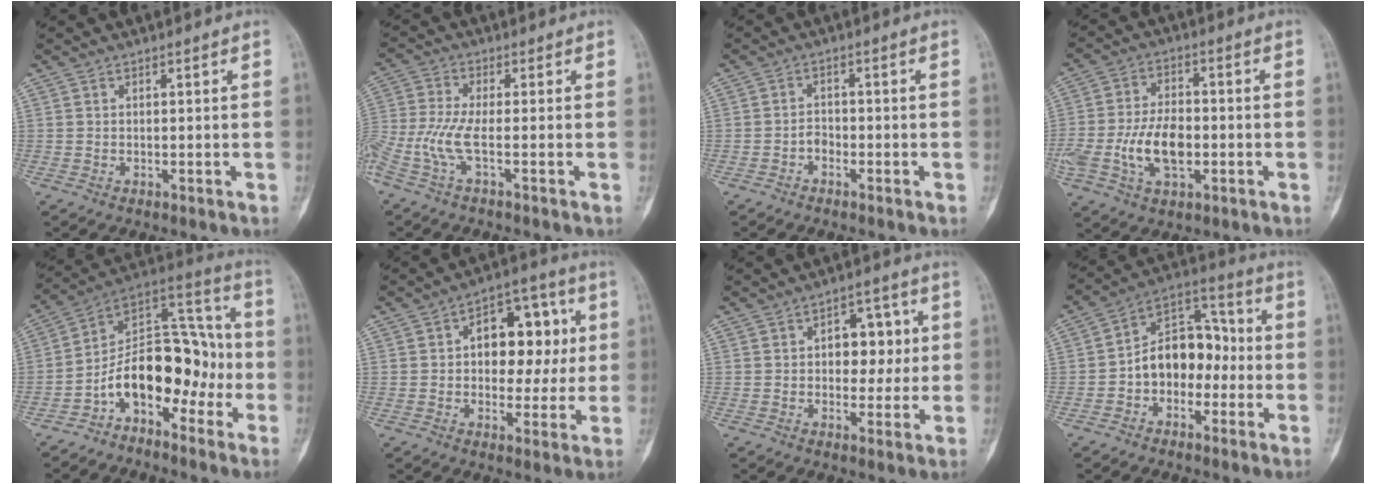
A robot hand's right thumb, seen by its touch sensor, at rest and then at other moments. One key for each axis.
{"total": 7.9, "fx": -3.0, "fy": 1.2, "fz": 7.2, "tx": -0.191, "ty": 0.009, "tz": -0.072}
{"total": 1.6, "fx": -1.0, "fy": 1.1, "fz": 0.4, "tx": 0.002, "ty": 0.012, "tz": -0.026}
{"total": 11.2, "fx": -2.4, "fy": 6.5, "fz": 8.8, "tx": -0.165, "ty": 0.016, "tz": -0.042}
{"total": 16.9, "fx": -5.6, "fy": 10.2, "fz": 12.2, "tx": -0.158, "ty": 0.098, "tz": -0.101}
{"total": 14.5, "fx": 2.1, "fy": 9.1, "fz": 11.0, "tx": -0.097, "ty": 0.022, "tz": 0.025}
{"total": 8.9, "fx": 1.1, "fy": 5.9, "fz": 6.5, "tx": -0.042, "ty": 0.010, "tz": 0.015}
{"total": 13.1, "fx": -2.2, "fy": 9.2, "fz": 9.2, "tx": -0.111, "ty": 0.053, "tz": -0.048}